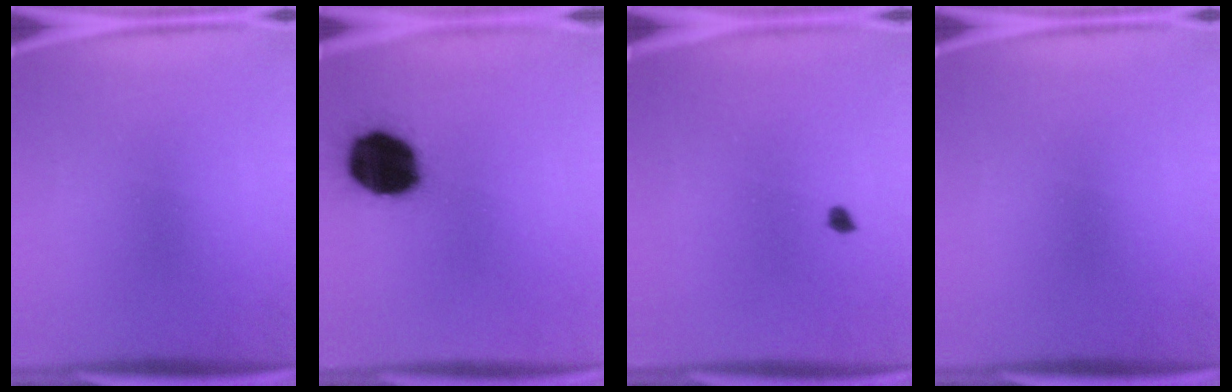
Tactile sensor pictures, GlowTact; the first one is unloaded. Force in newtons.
{"total": 19.6}
{"total": 1.1}
{"total": 0.0}